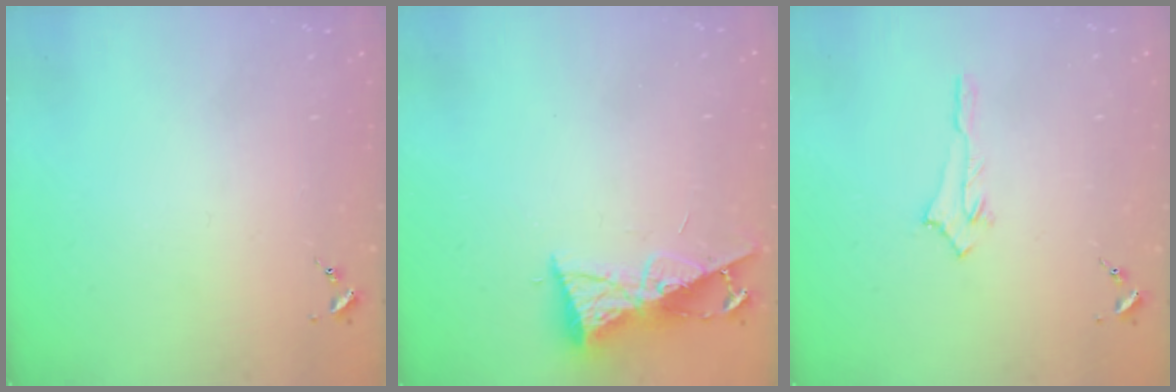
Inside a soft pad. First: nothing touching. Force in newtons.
{"total": 8.3, "press": 8.3, "slide": 0.8}
{"total": 2.5, "press": 2.5, "slide": 0.4}